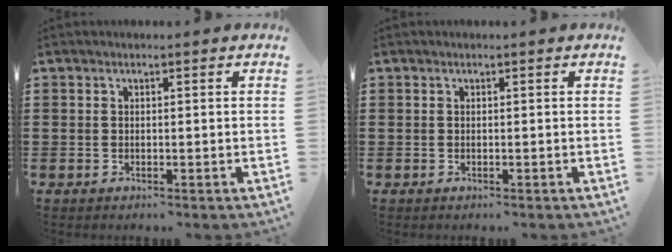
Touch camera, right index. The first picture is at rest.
{"total": 0.0}